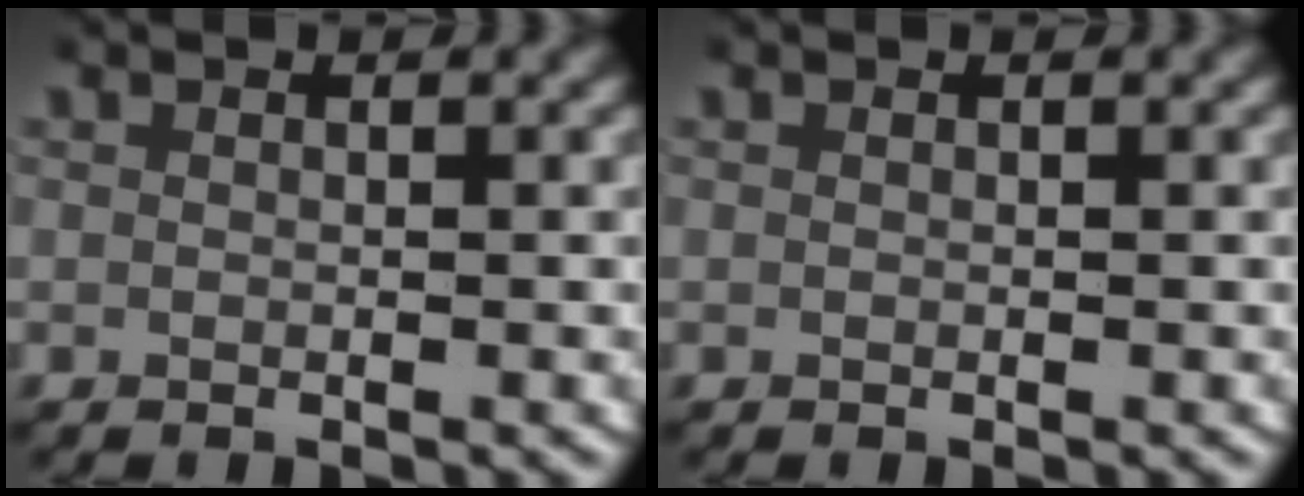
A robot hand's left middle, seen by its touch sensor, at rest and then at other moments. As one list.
[{"total": 0.0}]